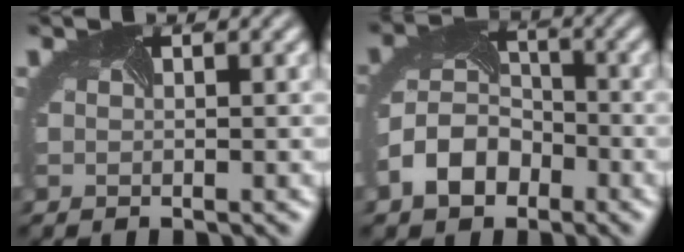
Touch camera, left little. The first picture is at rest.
{"total": 4.9, "force": [-2.5, 3.7, 2.0], "torque": [-0.049, 0.004, -0.059]}